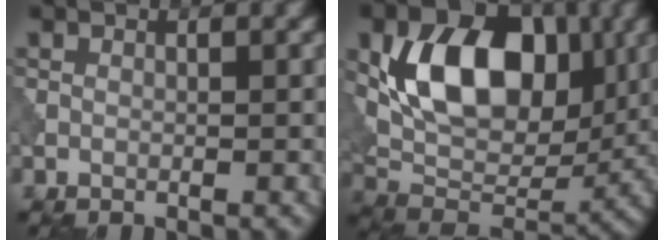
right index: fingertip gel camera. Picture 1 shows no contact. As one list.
[{"total": 11.0, "force": [2.3, 7.5, 7.7], "torque": [-0.128, -0.008, 0.042]}]